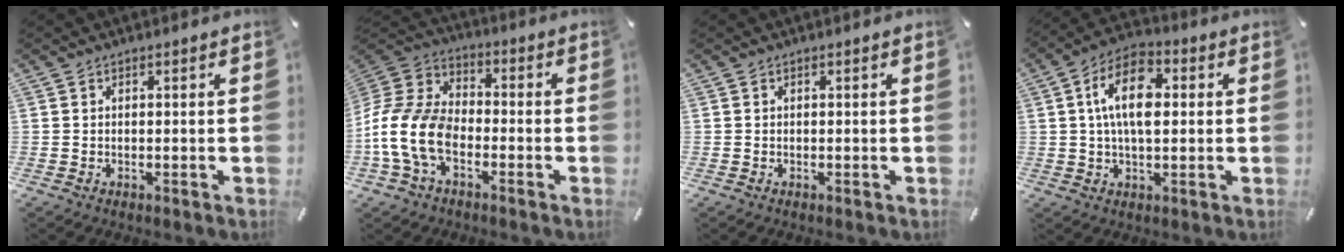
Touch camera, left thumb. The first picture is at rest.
{"total": 14.2, "force": [-5.8, 9.3, 9.0], "torque": [-0.206, 0.025, -0.110]}
{"total": 0.0}
{"total": 11.8, "force": [1.5, 6.7, 9.6], "torque": [-0.182, 0.009, 0.024]}